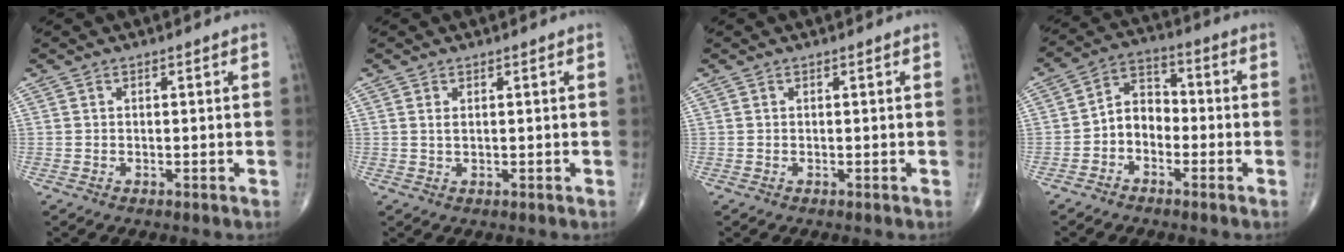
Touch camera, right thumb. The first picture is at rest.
{"total": 1.0, "force": [0.4, 0.4, 0.8], "torque": [-0.014, 0.001, 0.011]}
{"total": 0.0}
{"total": 6.5, "force": [-2.0, 4.9, 3.8], "torque": [-0.041, 0.035, -0.054]}